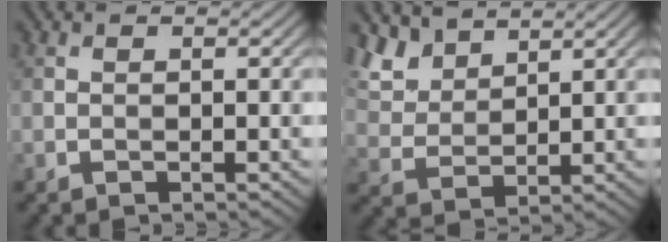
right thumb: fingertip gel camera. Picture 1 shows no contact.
{"total": 6.0, "force": [4.7, 2.8, 2.6], "torque": [-0.074, 0.004, 0.097]}